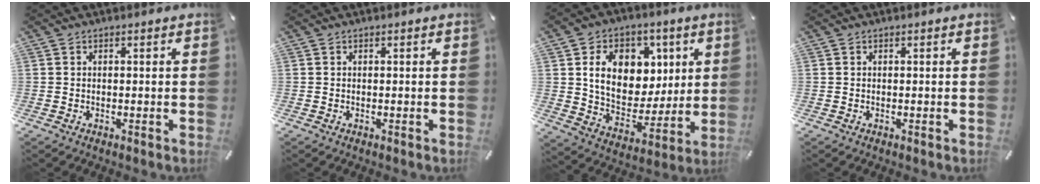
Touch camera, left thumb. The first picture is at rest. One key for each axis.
{"total": 0.0}
{"total": 15.7, "fx": 5.1, "fy": 12.3, "fz": 8.2, "tx": -0.122, "ty": -0.014, "tz": 0.100}
{"total": 0.0}